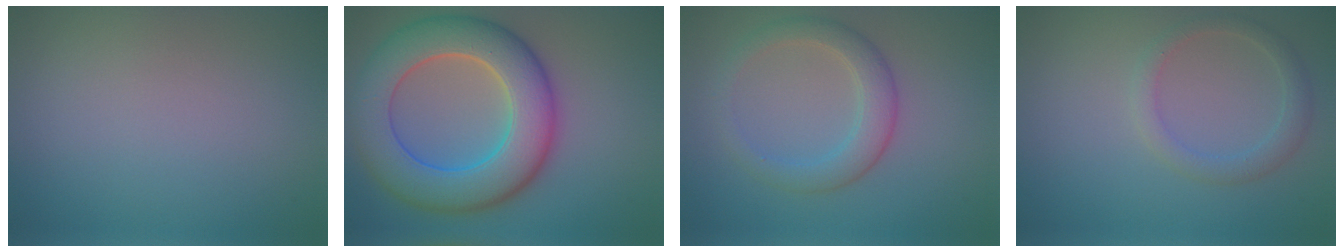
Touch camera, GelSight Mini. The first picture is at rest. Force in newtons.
{"total": 10.4, "press": 10.4, "slide": 0.4}
{"total": 3.3, "press": 3.3, "slide": 0.1}
{"total": 2.1, "press": 2.1, "slide": 0.3}